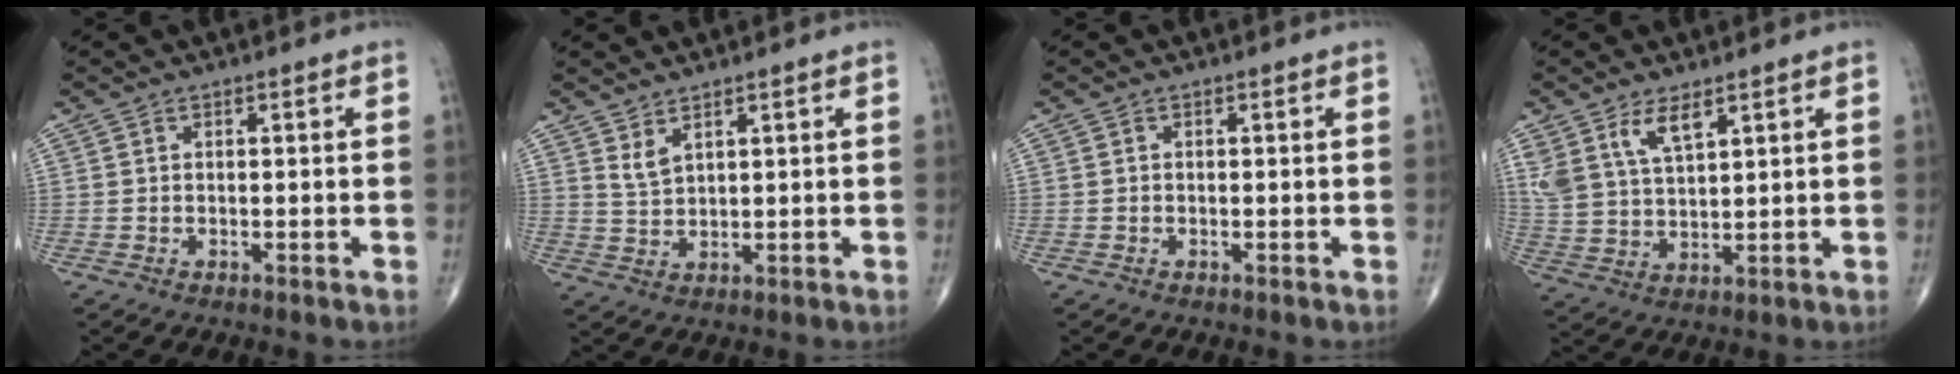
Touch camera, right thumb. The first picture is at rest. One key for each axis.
{"total": 2.8, "fx": 2.1, "fy": 0.9, "fz": 1.7, "tx": -0.031, "ty": -0.022, "tz": 0.047}
{"total": 0.0}
{"total": 7.5, "fx": 4.6, "fy": 3.3, "fz": 5.0, "tx": -0.096, "ty": -0.020, "tz": 0.099}